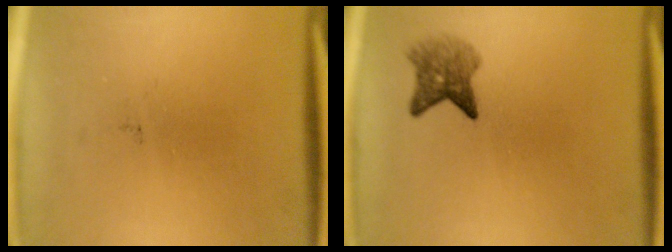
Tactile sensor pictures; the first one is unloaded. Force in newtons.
{"total": 3.5}